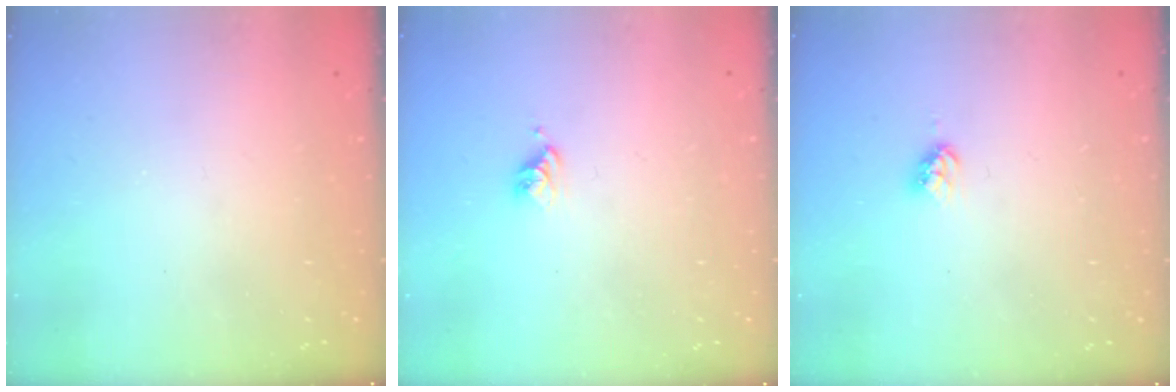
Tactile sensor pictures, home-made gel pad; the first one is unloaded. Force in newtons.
{"total": 3.8, "press": 3.8, "slide": 0.5}
{"total": 3.2, "press": 3.2, "slide": 0.5}